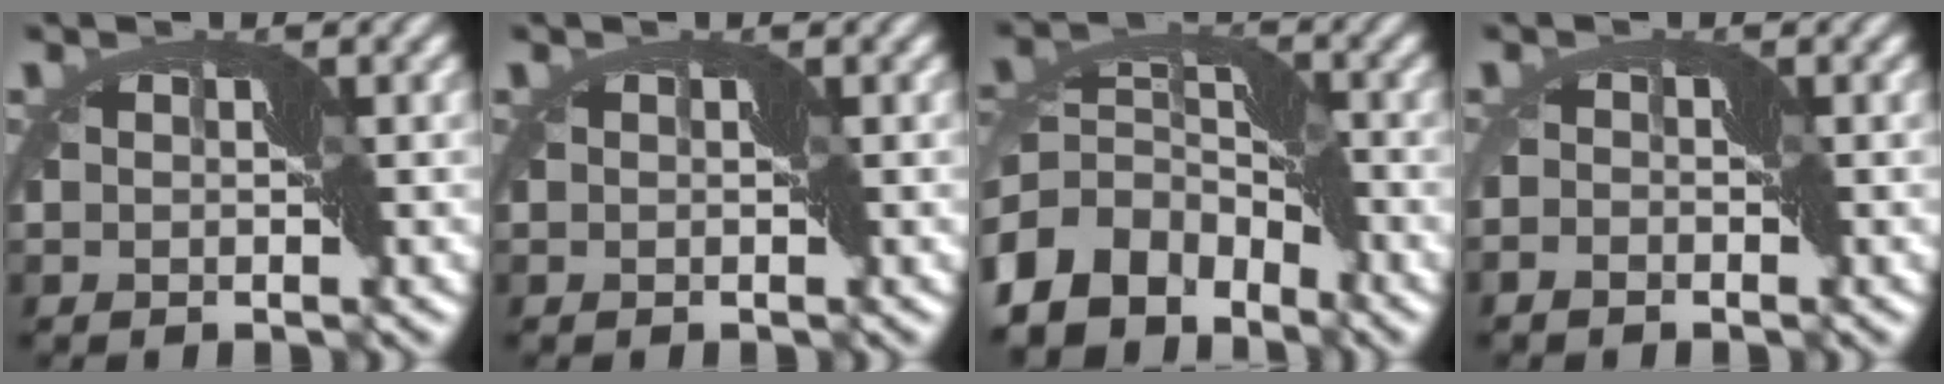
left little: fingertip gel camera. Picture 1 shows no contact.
{"total": 0.0}
{"total": 9.5, "force": [-5.2, 6.3, 4.9], "torque": [-0.106, 0.006, -0.110]}
{"total": 1.1, "force": [-0.9, 0.5, 0.3], "torque": [-0.010, 0.003, -0.021]}